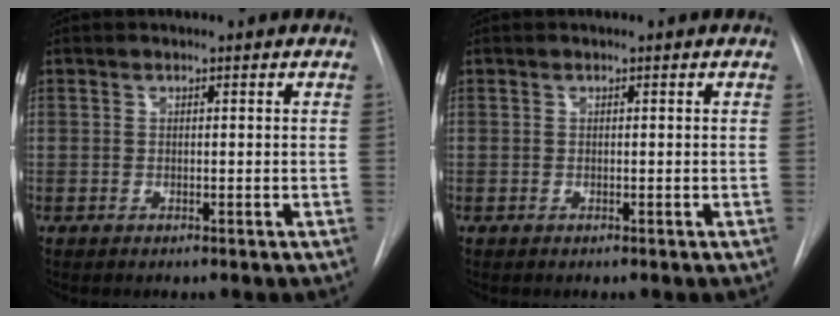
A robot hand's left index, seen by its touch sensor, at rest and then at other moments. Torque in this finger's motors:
{"motor_torque": [0.00, 0.00, 0.01, 0.00]}